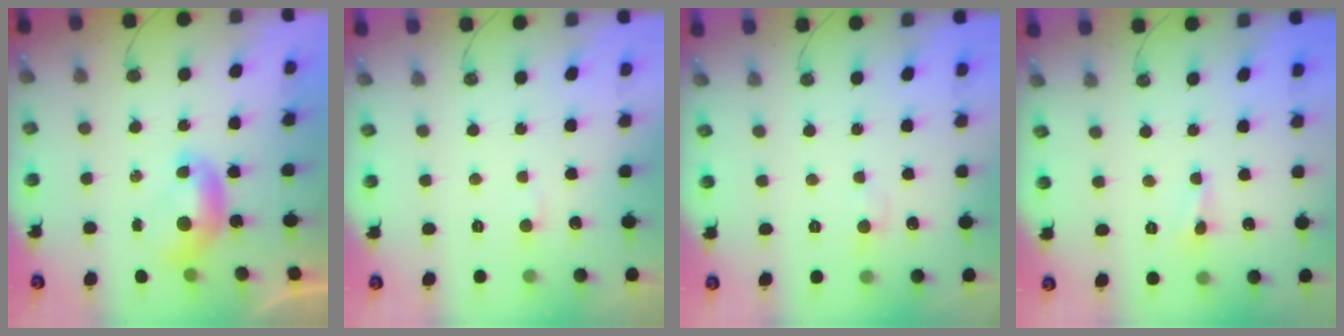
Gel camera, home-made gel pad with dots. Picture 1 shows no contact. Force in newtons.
{"total": 1.7, "press": 1.6, "slide": 0.5}
{"total": 1.4, "press": 1.2, "slide": 0.7}
{"total": 0.5, "press": 0.5, "slide": 0.1}